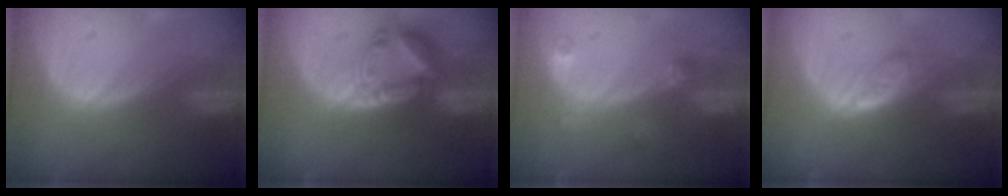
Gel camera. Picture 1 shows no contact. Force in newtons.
{"total": 8.2, "press": 7.1, "slide": 4.2}
{"total": 2.7, "press": 2.6, "slide": 0.4}
{"total": 4.1, "press": 4.1, "slide": 0.5}